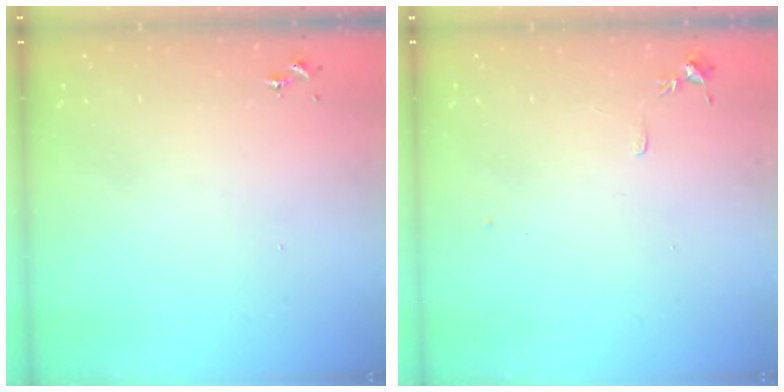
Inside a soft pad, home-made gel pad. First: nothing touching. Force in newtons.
{"total": 4.4, "press": 4.4, "slide": 0.6}